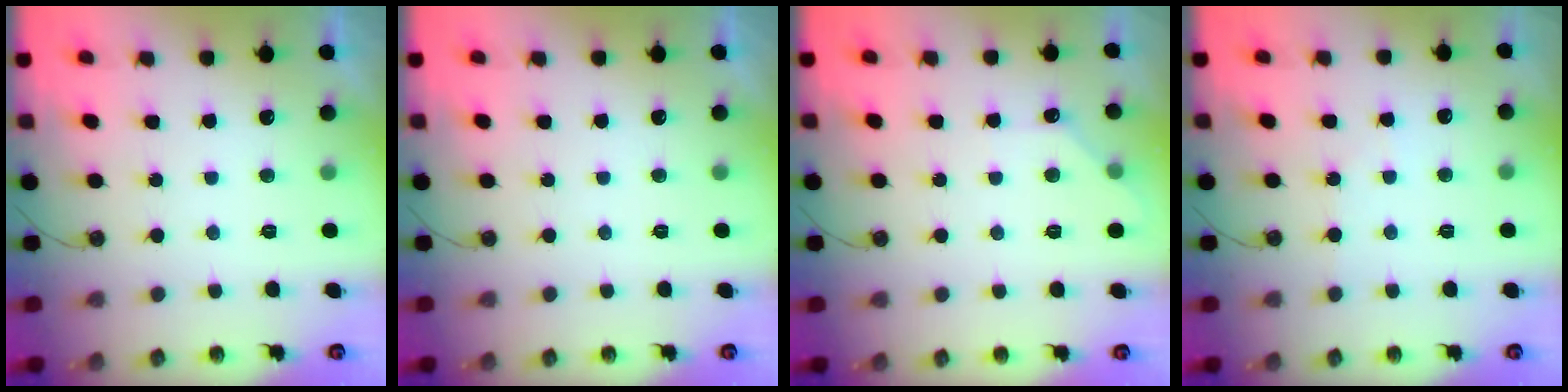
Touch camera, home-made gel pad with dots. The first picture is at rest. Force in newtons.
{"total": 0.0}
{"total": 4.0, "press": 4.0, "slide": 0.5}
{"total": 3.0, "press": 3.0, "slide": 0.5}